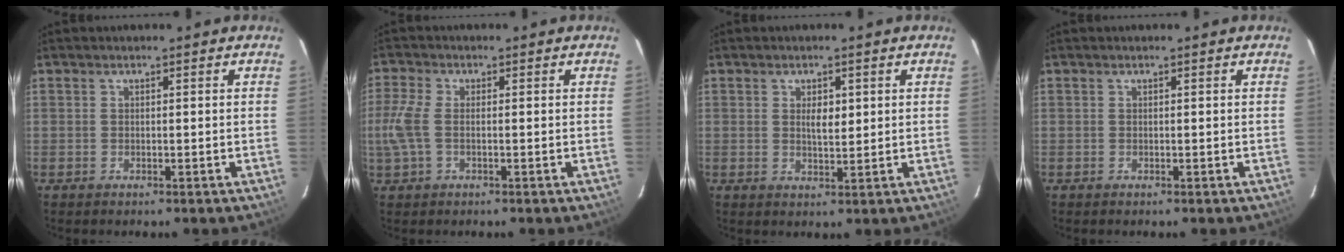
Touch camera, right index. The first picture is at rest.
{"total": 5.0, "force": [-0.7, 2.5, 4.2], "torque": [-0.104, 0.003, -0.013]}
{"total": 2.9, "force": [0.8, 1.4, 2.4], "torque": [-0.040, 0.003, 0.014]}
{"total": 0.0}